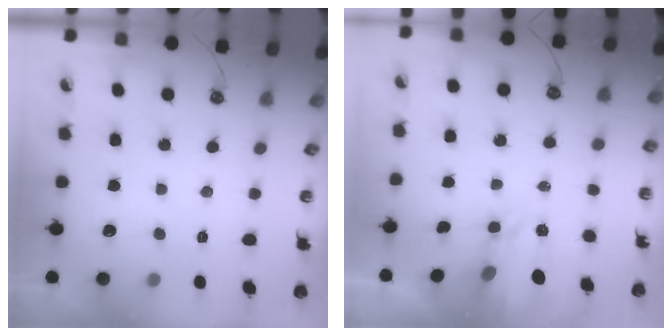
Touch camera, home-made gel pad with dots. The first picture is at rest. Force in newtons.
{"total": 3.5, "press": 3.4, "slide": 0.6}